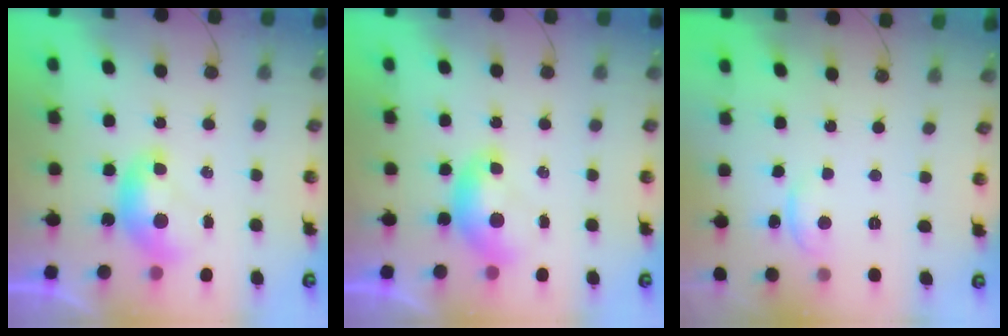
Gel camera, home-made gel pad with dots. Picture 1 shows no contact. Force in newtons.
{"total": 0.0}
{"total": 0.6, "press": 0.1, "slide": 0.6}